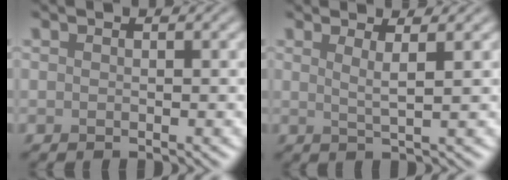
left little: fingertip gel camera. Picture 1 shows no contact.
{"total": 2.0, "force": [0.9, 0.4, 1.7], "torque": [-0.025, -0.002, 0.010]}